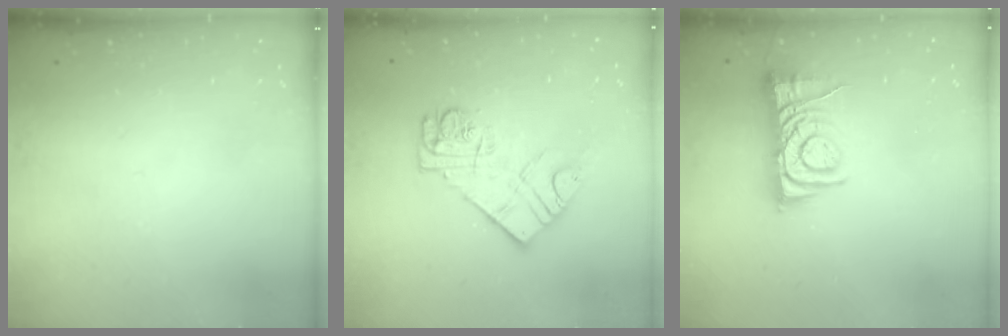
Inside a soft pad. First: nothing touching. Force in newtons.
{"total": 12.0, "press": 11.9, "slide": 1.1}
{"total": 6.9, "press": 6.9, "slide": 0.9}